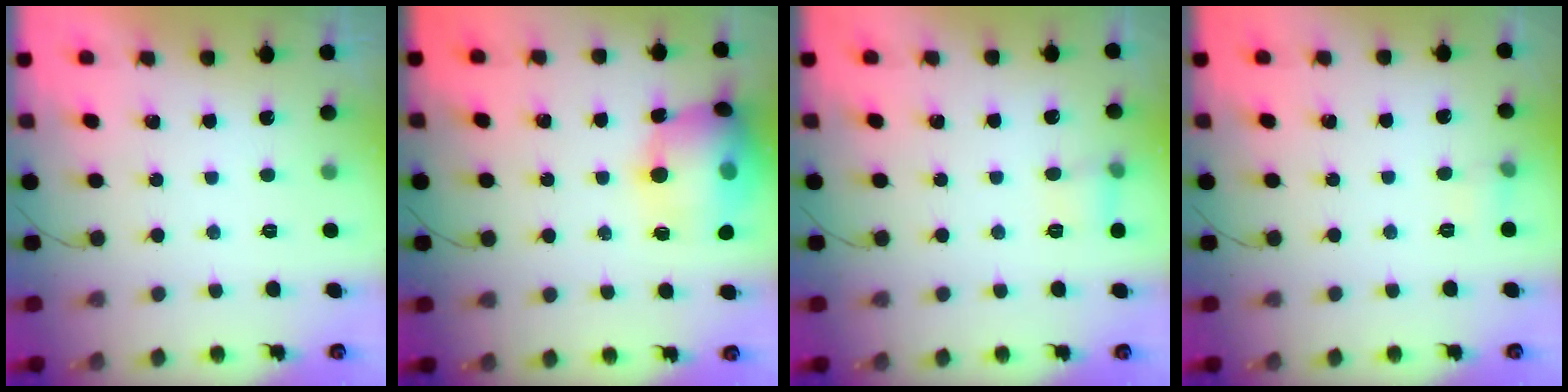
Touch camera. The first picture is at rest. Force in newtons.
{"total": 16.9, "press": 16.6, "slide": 3.2}
{"total": 4.8, "press": 4.6, "slide": 1.4}
{"total": 4.6, "press": 4.4, "slide": 1.4}